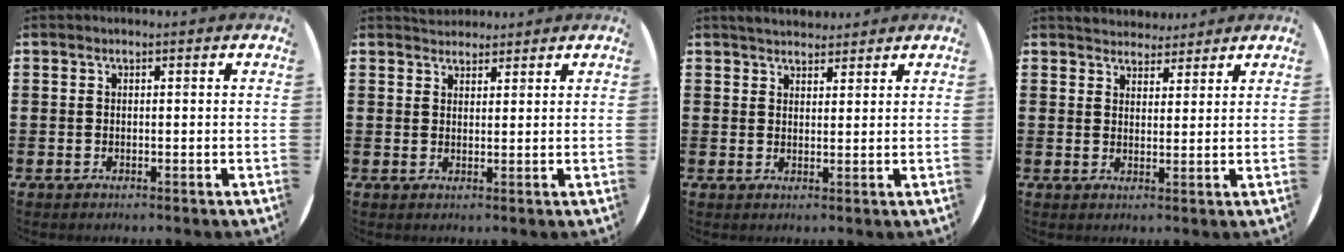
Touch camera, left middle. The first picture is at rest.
{"total": 2.3, "force": [2.2, 0.7, -0.1], "torque": [-0.002, 0.002, 0.042]}
{"total": 2.9, "force": [2.8, 0.7, 0.2], "torque": [-0.002, -0.005, 0.051]}
{"total": 3.4, "force": [3.3, 0.8, -0.1], "torque": [0.002, -0.012, 0.060]}